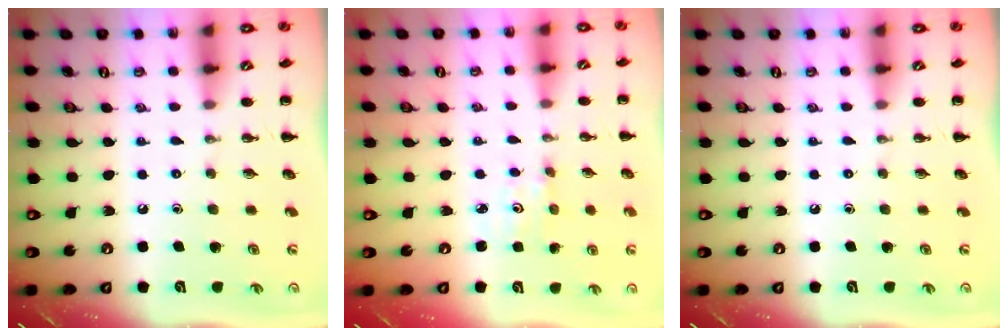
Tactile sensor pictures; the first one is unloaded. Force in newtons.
{"total": 1.2, "press": 1.2, "slide": 0.3}
{"total": 0.0}